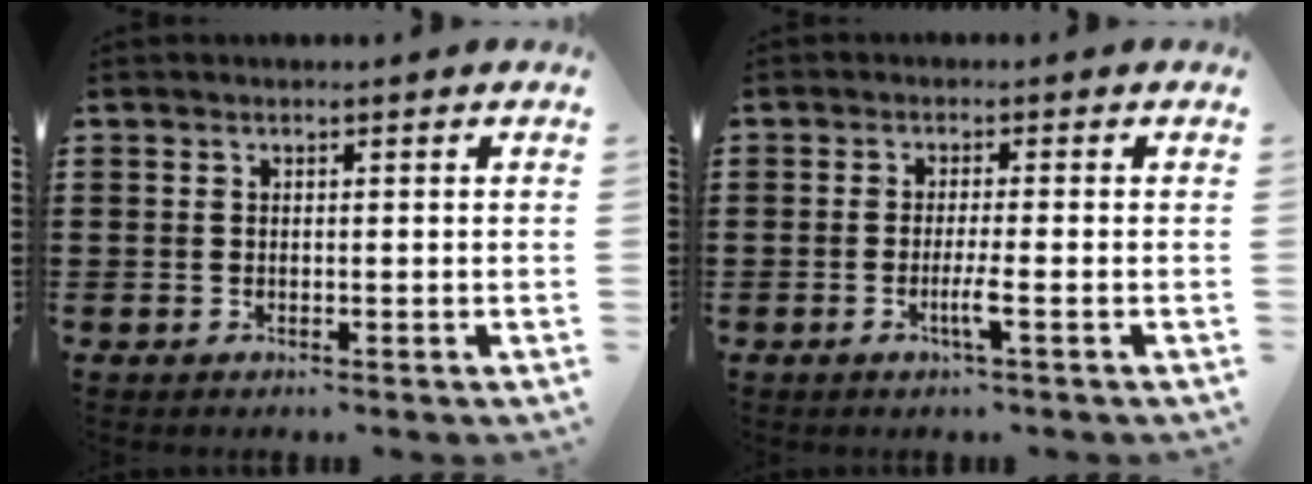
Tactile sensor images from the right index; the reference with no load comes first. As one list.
[{"total": 3.1, "force": [-1.3, -0.2, 2.9], "torque": [-0.055, -0.012, -0.026]}]